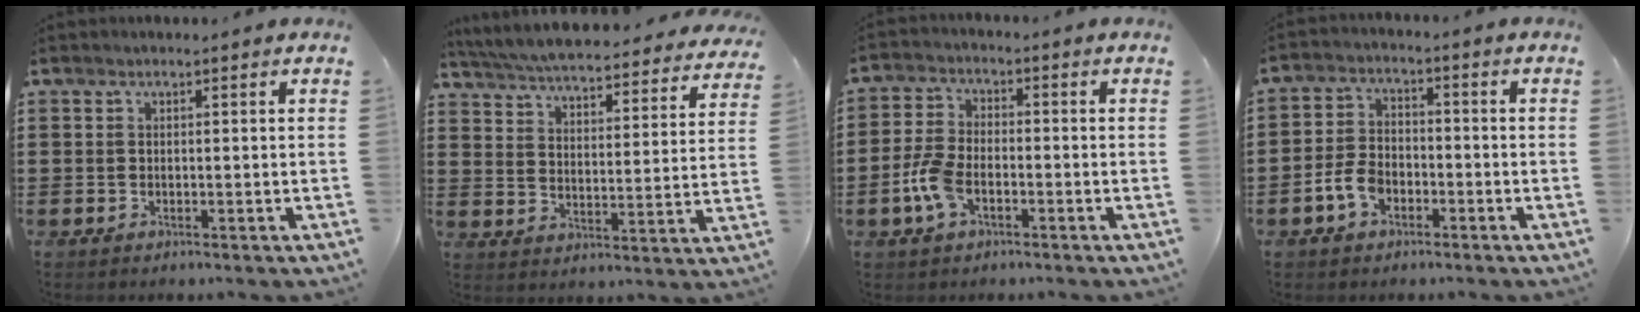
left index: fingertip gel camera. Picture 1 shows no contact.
{"total": 5.4, "force": [5.3, -0.3, 1.2], "torque": [-0.050, -0.042, 0.089]}
{"total": 6.2, "force": [-2.4, 3.1, 4.8], "torque": [-0.113, 0.001, -0.049]}
{"total": 5.1, "force": [-2.6, 3.1, 3.1], "torque": [-0.082, 0.003, -0.055]}